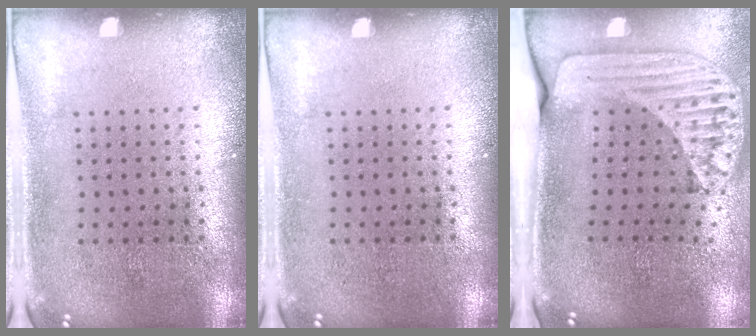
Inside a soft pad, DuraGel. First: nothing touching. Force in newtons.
{"total": 0.0}
{"total": 2.3, "press": 1.7, "slide": 1.5}